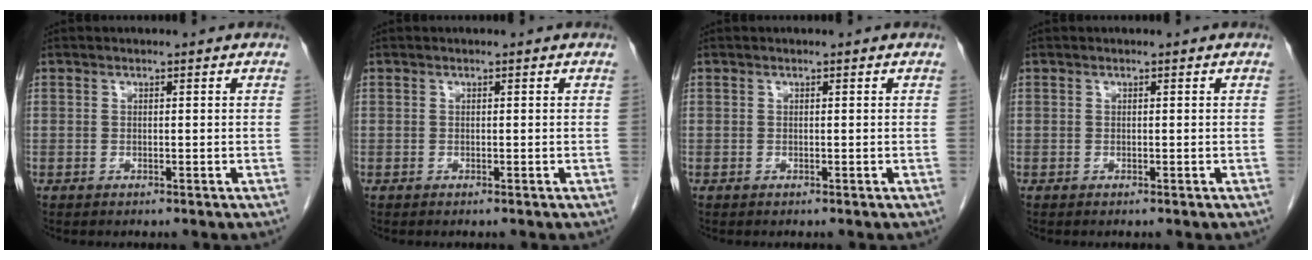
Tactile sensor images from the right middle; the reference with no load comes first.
{"total": 0.0}
{"total": 0.0}
{"total": 0.0}